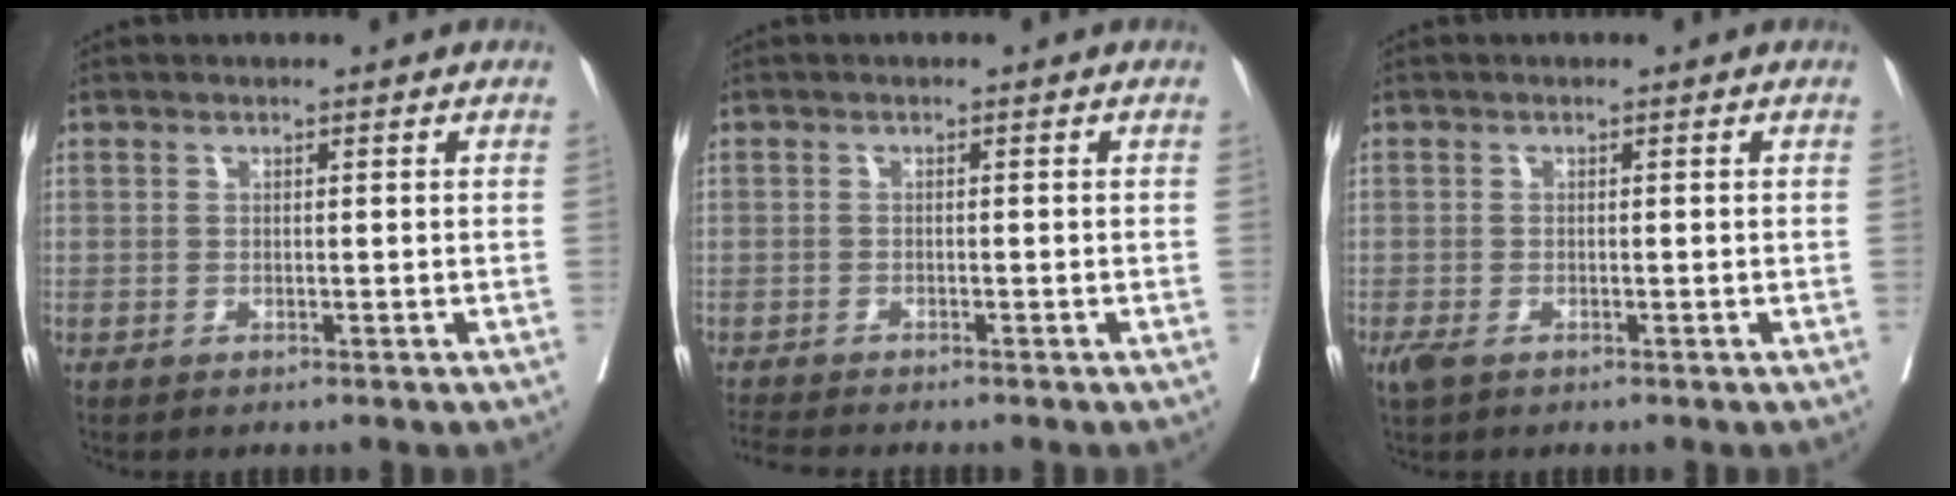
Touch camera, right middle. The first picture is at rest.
{"total": 3.7, "force": [-3.5, 0.1, 1.2], "torque": [-0.019, -0.014, -0.061]}
{"total": 2.5, "force": [-1.5, 1.2, 1.6], "torque": [-0.040, -0.009, -0.025]}